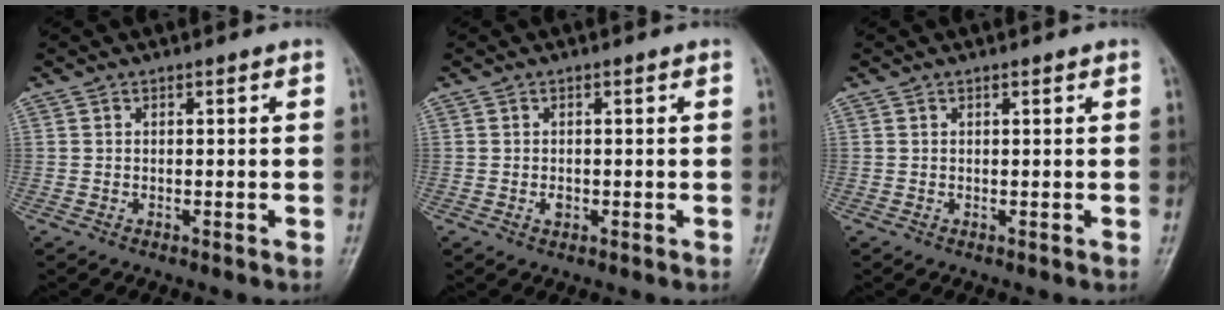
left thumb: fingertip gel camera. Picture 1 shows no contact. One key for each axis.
{"total": 1.4, "fx": -0.3, "fy": 1.0, "fz": 0.9, "tx": -0.006, "ty": 0.000, "tz": -0.004}
{"total": 0.7, "fx": 0.4, "fy": 0.3, "fz": 0.5, "tx": -0.006, "ty": -0.001, "tz": 0.006}